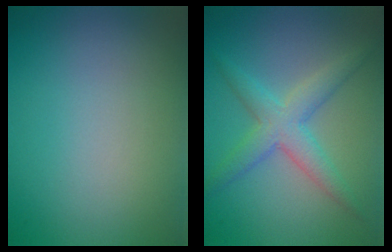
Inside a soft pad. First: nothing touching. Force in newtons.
{"total": 3.8, "press": 3.8, "slide": 0.1}